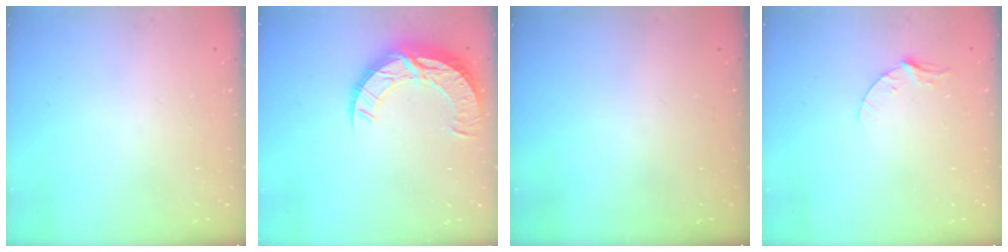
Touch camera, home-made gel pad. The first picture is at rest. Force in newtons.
{"total": 13.4, "press": 13.3, "slide": 0.8}
{"total": 0.0}
{"total": 3.9, "press": 3.9, "slide": 0.4}